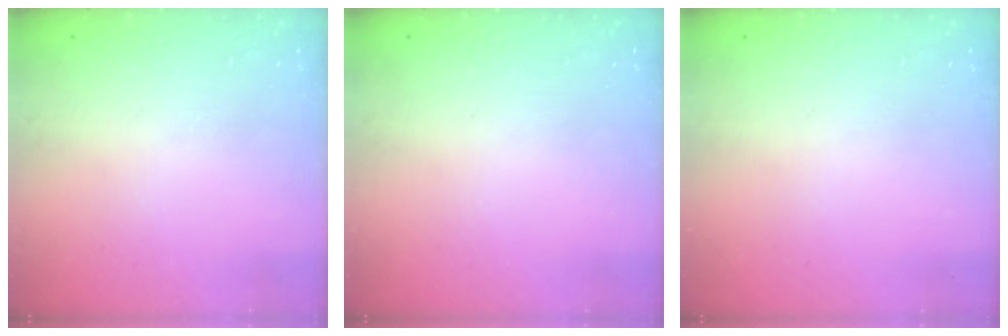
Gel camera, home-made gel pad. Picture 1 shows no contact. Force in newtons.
{"total": 0.0}
{"total": 0.0}